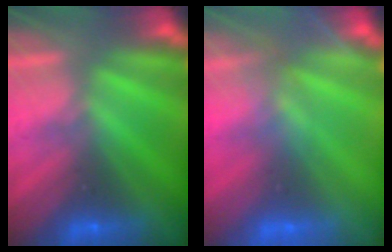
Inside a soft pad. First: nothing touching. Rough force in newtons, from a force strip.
{"total": 3.0}